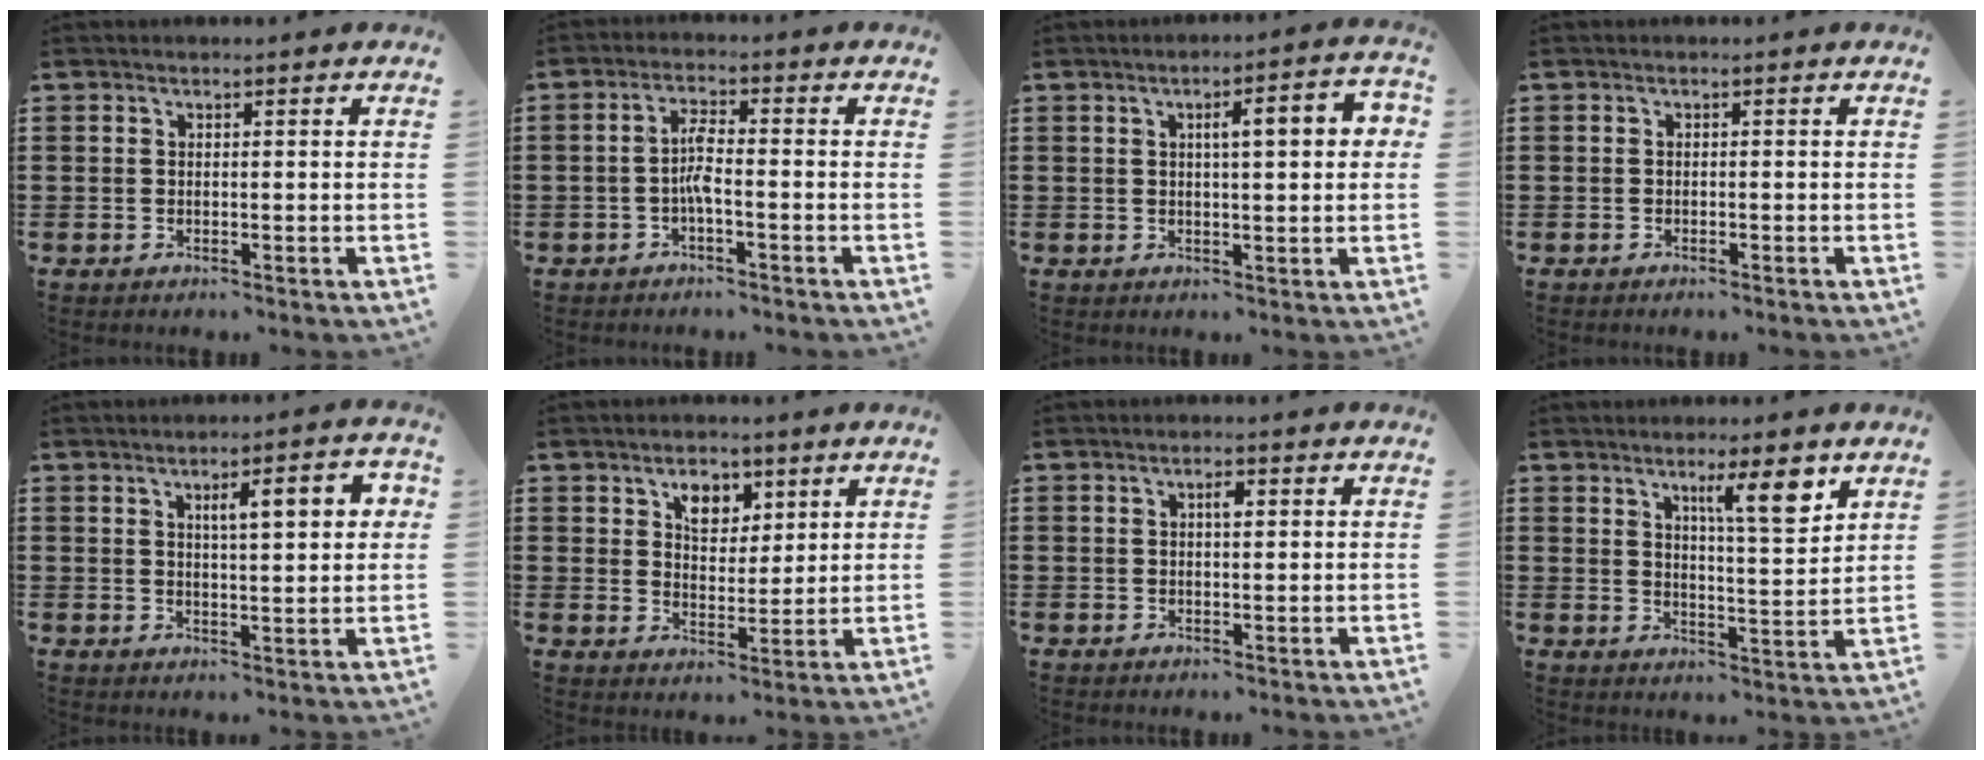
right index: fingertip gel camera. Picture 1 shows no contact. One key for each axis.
{"total": 3.6, "fx": -1.1, "fy": 0.6, "fz": 3.3, "tx": -0.070, "ty": 0.003, "tz": -0.025}
{"total": 5.3, "fx": 1.1, "fy": 1.0, "fz": 5.1, "tx": -0.081, "ty": 0.000, "tz": 0.010}
{"total": 0.6, "fx": -0.6, "fy": 0.2, "fz": 0.0, "tx": 0.000, "ty": 0.002, "tz": -0.013}
{"total": 6.1, "fx": 1.9, "fy": 1.5, "fz": 5.5, "tx": -0.086, "ty": -0.002, "tz": 0.024}
{"total": 4.9, "fx": 2.8, "fy": 3.1, "fz": 2.6, "tx": -0.047, "ty": 0.007, "tz": 0.047}
{"total": 1.7, "fx": 0.4, "fy": 0.6, "fz": 1.6, "tx": -0.024, "ty": 0.002, "tz": 0.003}
{"total": 7.4, "fx": 4.3, "fy": 1.2, "fz": 5.9, "tx": -0.093, "ty": -0.010, "tz": 0.065}